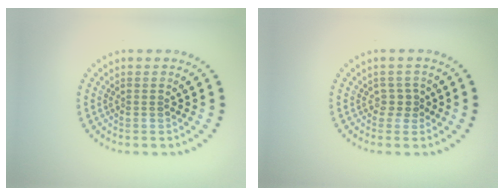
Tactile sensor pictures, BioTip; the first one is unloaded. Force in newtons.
{"total": 1.4, "press": 1.0, "slide": 1.0}